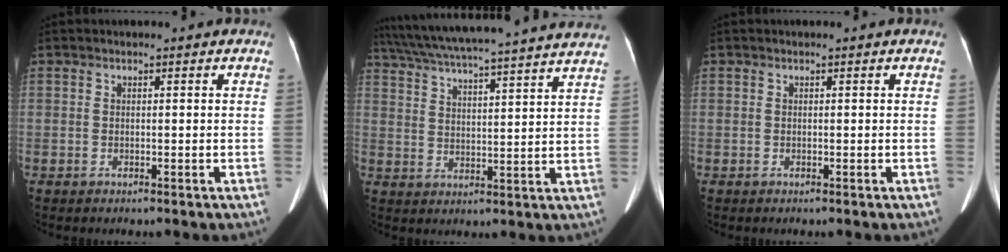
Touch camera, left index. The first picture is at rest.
{"total": 27.2, "force": [24.5, 0.5, 11.9], "torque": [-0.207, 0.003, 0.331]}
{"total": 0.0}